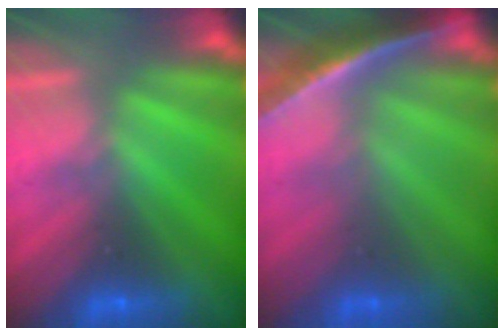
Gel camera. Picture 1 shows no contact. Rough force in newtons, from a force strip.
{"total": 1.7}